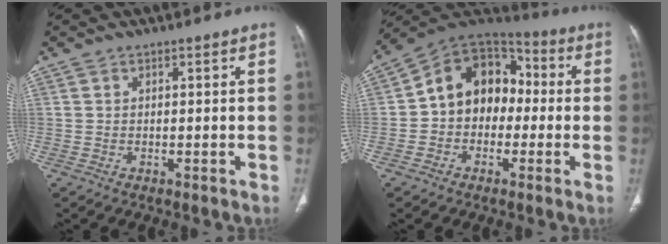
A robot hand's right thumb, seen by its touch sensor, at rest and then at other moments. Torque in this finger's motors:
{"motor_torque": [-0.49, 0.91, 0.28, 0.13, 0.09]}